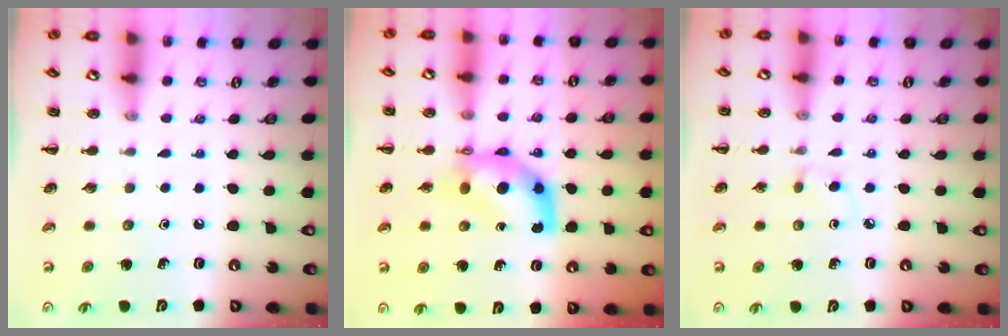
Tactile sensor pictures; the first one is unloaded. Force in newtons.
{"total": 7.3, "press": 7.1, "slide": 1.5}
{"total": 1.8, "press": 1.6, "slide": 0.8}